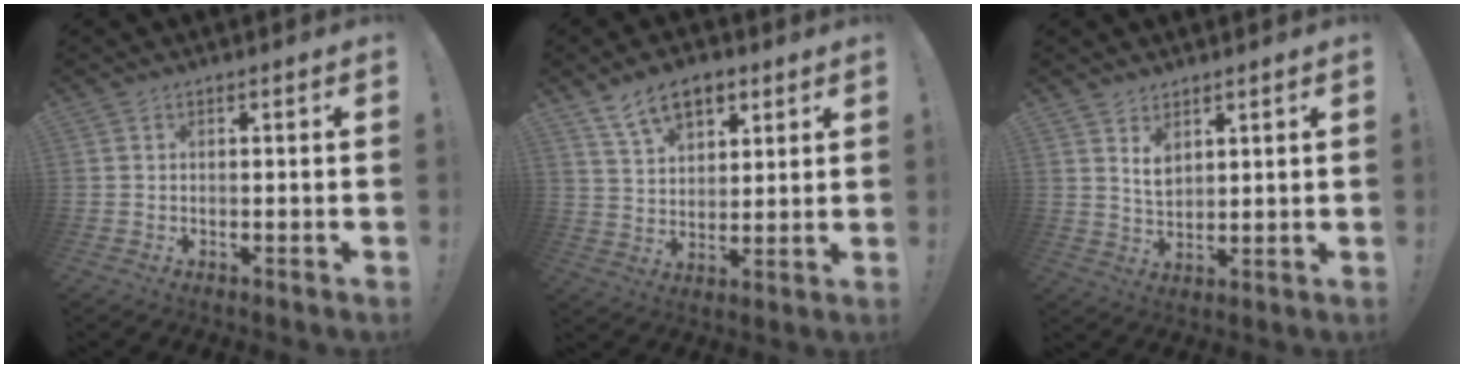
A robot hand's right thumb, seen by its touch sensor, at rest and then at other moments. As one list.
[{"total": 11.1, "force": [6.8, 6.6, 5.8], "torque": [-0.093, -0.024, 0.129]}, {"total": 5.1, "force": [3.3, 3.1, 2.4], "torque": [-0.028, -0.023, 0.058]}]